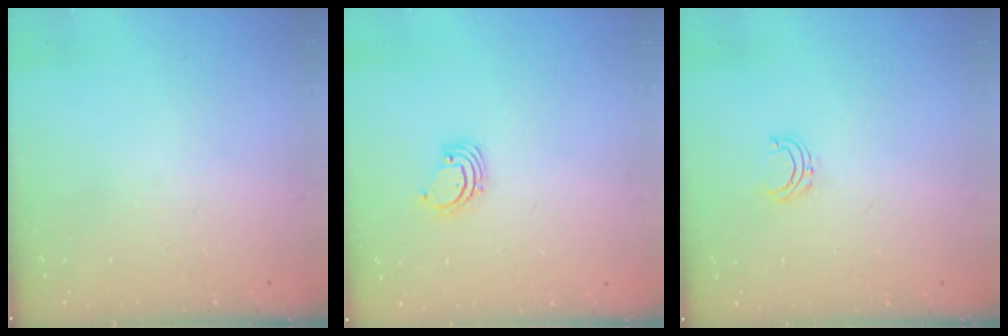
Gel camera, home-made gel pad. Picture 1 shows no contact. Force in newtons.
{"total": 1.4, "press": 1.4, "slide": 0.1}
{"total": 3.7, "press": 3.7, "slide": 0.3}